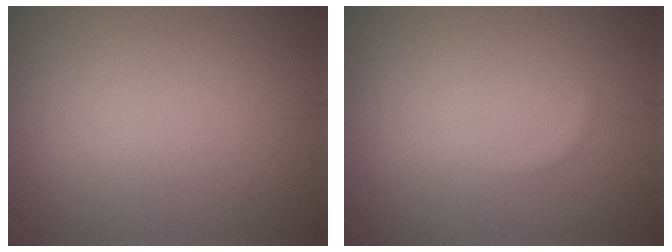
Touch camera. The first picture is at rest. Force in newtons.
{"total": 0.5, "press": 0.5, "slide": 0.1}